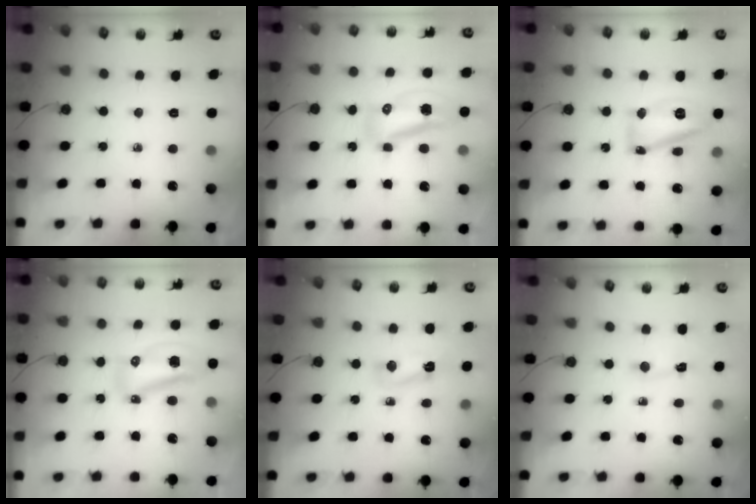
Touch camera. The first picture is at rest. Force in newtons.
{"total": 10.2, "press": 9.9, "slide": 2.4}
{"total": 14.1, "press": 14.1, "slide": 1.1}
{"total": 17.3, "press": 12.3, "slide": 12.1}
{"total": 4.4, "press": 4.4, "slide": 0.3}
{"total": 2.0, "press": 2.0, "slide": 0.3}